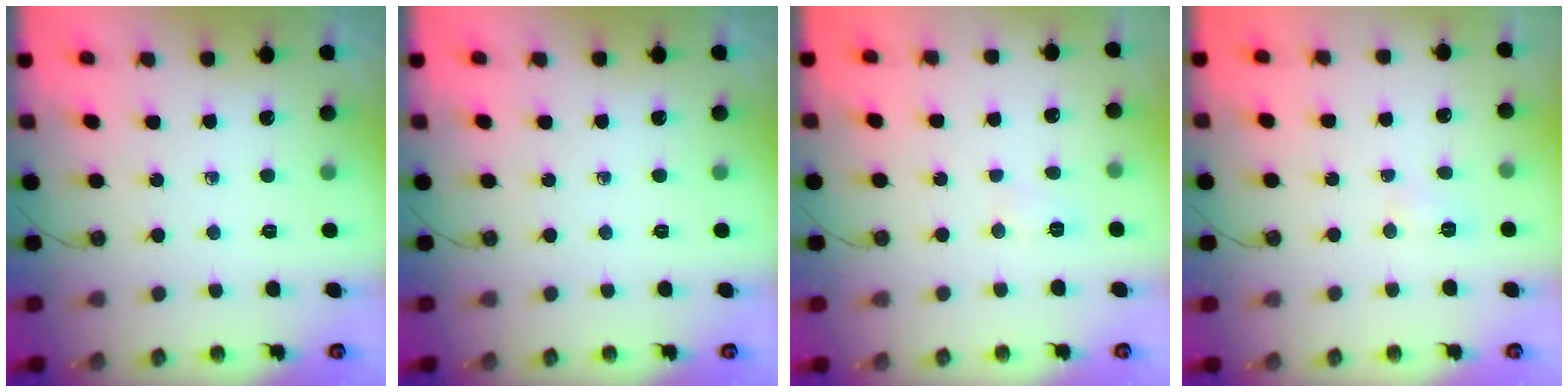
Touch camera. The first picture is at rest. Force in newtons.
{"total": 0.0}
{"total": 3.8, "press": 3.7, "slide": 0.9}
{"total": 4.4, "press": 4.3, "slide": 0.8}